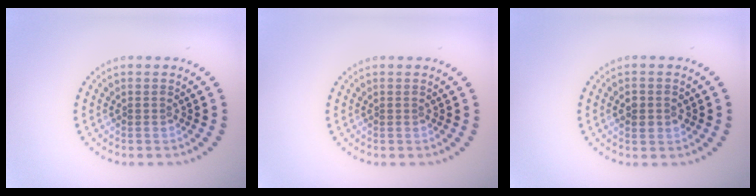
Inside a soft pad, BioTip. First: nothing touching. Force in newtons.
{"total": 0.0}
{"total": 1.4, "press": 1.4, "slide": 0.1}